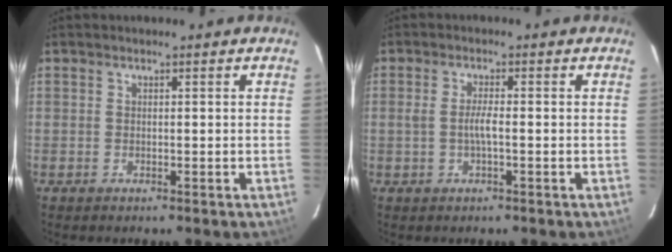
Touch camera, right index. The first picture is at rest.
{"total": 2.7, "force": [-0.5, 0.2, 2.7], "torque": [-0.052, 0.002, -0.009]}